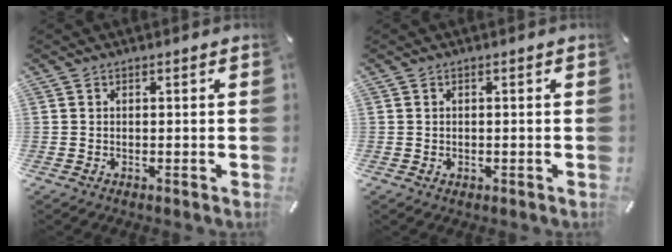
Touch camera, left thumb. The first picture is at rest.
{"total": 0.5, "force": [-0.1, 0.5, 0.2], "torque": [-0.003, 0.003, -0.003]}